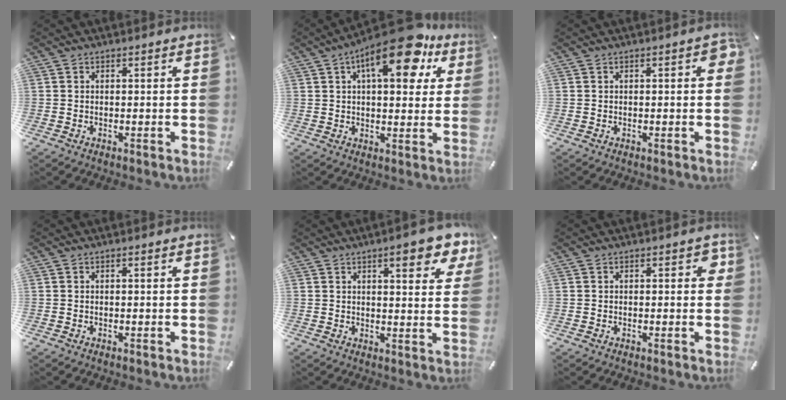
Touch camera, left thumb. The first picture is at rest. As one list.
[{"total": 16.5, "force": [8.8, 6.5, 12.3], "torque": [-0.180, -0.035, 0.139]}, {"total": 2.0, "force": [0.2, 0.7, 1.9], "torque": [-0.027, 0.004, -0.001]}, {"total": 0.0}, {"total": 9.2, "force": [5.8, 2.7, 6.6], "torque": [-0.082, -0.032, 0.091]}, {"total": 1.7, "force": [0.3, 1.0, 1.3], "torque": [-0.009, 0.003, 0.000]}]